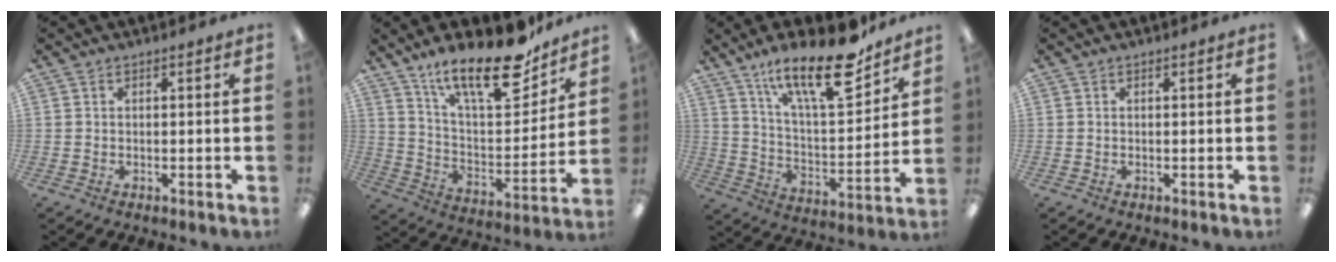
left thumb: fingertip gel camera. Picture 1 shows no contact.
{"total": 21.9, "force": [16.1, 7.3, 12.9], "torque": [-0.200, -0.107, 0.273]}
{"total": 20.7, "force": [14.7, 6.3, 13.2], "torque": [-0.211, -0.088, 0.242]}
{"total": 0.0}